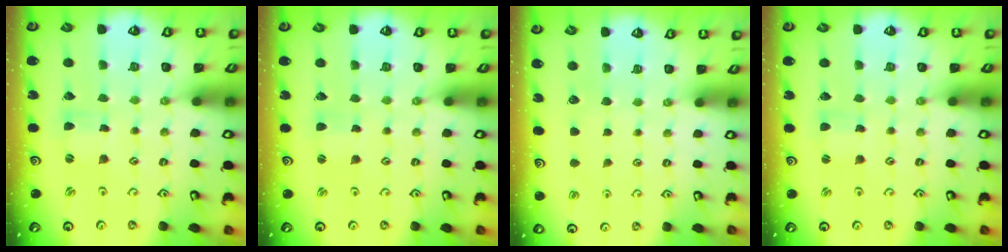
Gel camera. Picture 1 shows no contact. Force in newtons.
{"total": 1.8, "press": 1.8, "slide": 0.3}
{"total": 0.0}
{"total": 1.0, "press": 1.0, "slide": 0.3}